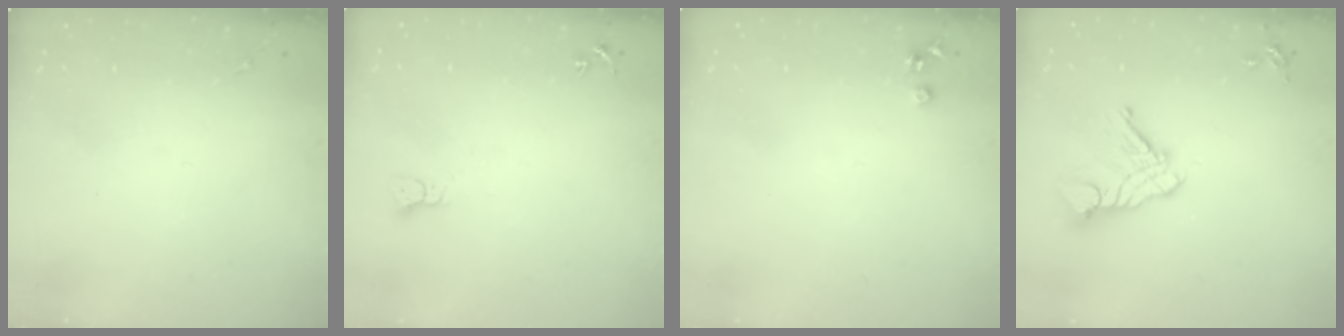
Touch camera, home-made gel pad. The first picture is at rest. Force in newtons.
{"total": 2.3, "press": 2.3, "slide": 0.2}
{"total": 3.6, "press": 3.5, "slide": 0.5}
{"total": 12.0, "press": 11.9, "slide": 1.1}